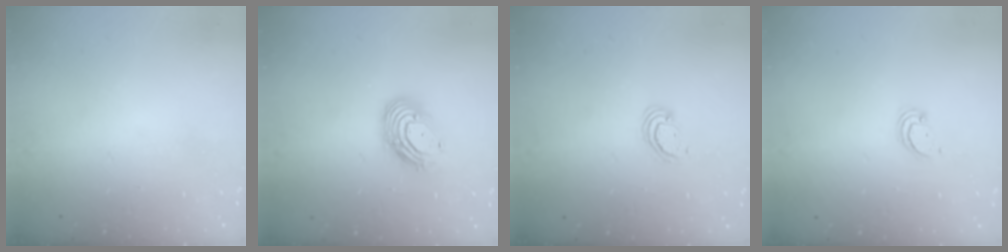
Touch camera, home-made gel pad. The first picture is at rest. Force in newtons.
{"total": 11.1, "press": 11.1, "slide": 0.7}
{"total": 2.6, "press": 2.5, "slide": 0.2}
{"total": 2.4, "press": 2.4, "slide": 0.2}